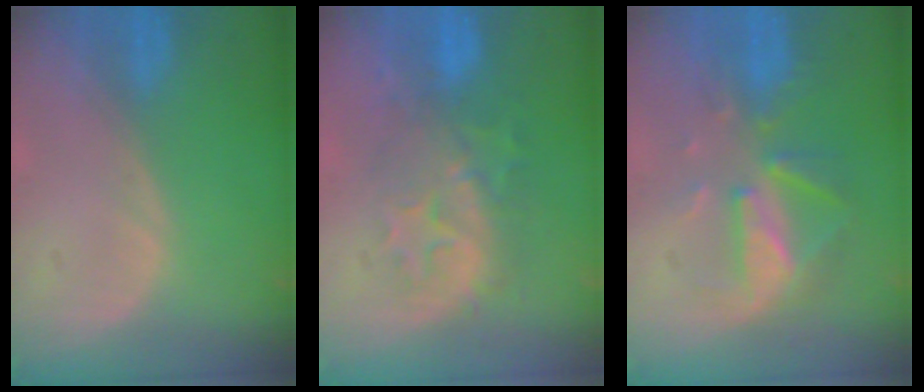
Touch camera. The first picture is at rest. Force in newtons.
{"total": 8.3, "press": 8.2, "slide": 1.0}
{"total": 8.1, "press": 7.4, "slide": 3.2}